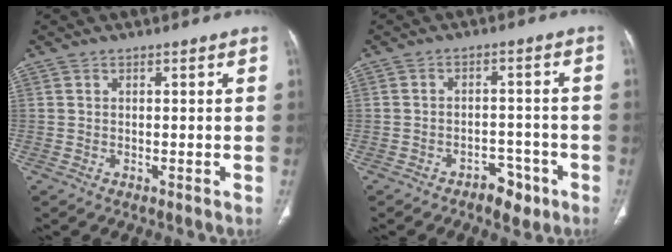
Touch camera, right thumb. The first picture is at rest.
{"total": 5.1, "force": [-3.3, 3.0, 2.5], "torque": [-0.017, 0.029, -0.043]}